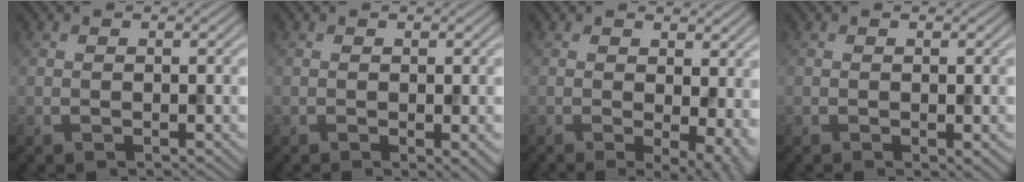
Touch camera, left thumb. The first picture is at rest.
{"total": 1.7, "force": [-0.4, 0.3, 1.6], "torque": [-0.022, -0.007, -0.006]}
{"total": 5.5, "force": [0.1, 2.0, 5.2], "torque": [-0.075, -0.009, 0.005]}
{"total": 1.2, "force": [-0.3, 0.3, 1.1], "torque": [-0.016, -0.007, -0.004]}